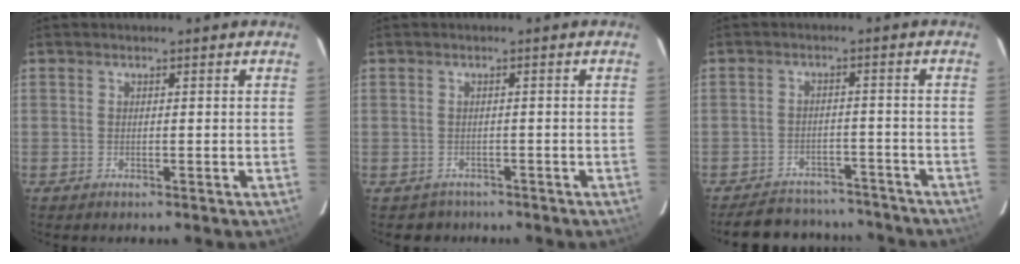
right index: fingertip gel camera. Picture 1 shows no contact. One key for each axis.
{"total": 2.7, "fx": -1.7, "fy": 2.0, "fz": -0.3, "tx": 0.003, "ty": 0.010, "tz": -0.022}
{"total": 14.2, "fx": -12.3, "fy": 5.8, "fz": 3.9, "tx": -0.094, "ty": 0.031, "tz": -0.152}